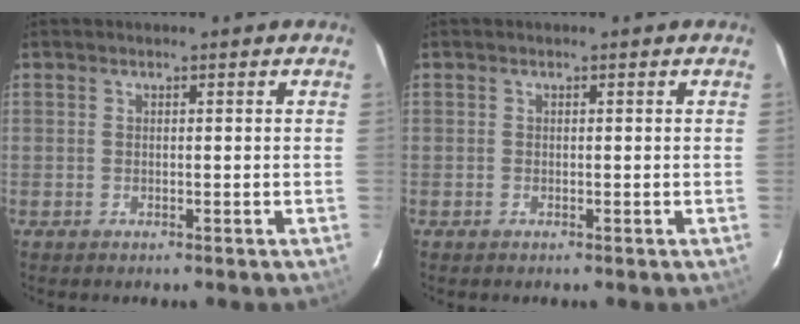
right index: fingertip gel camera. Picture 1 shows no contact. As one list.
[{"total": 0.0}]